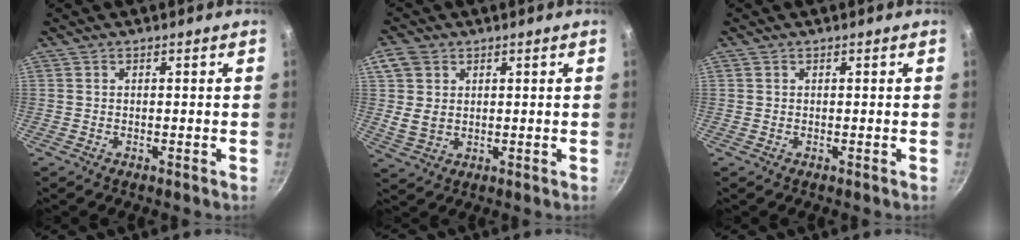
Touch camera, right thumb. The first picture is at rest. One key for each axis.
{"total": 6.2, "fx": 1.7, "fy": 4.9, "fz": 3.4, "tx": -0.054, "ty": -0.010, "tz": 0.033}
{"total": 0.0}